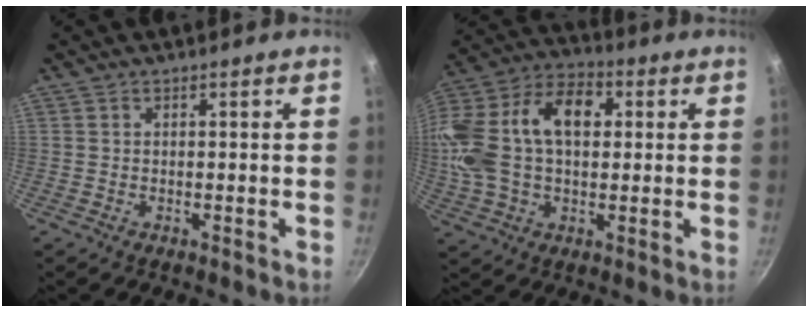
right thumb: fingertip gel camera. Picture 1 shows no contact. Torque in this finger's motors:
{"motor_torque": [1.43, 3.58, 1.14, -0.68, 0.74]}